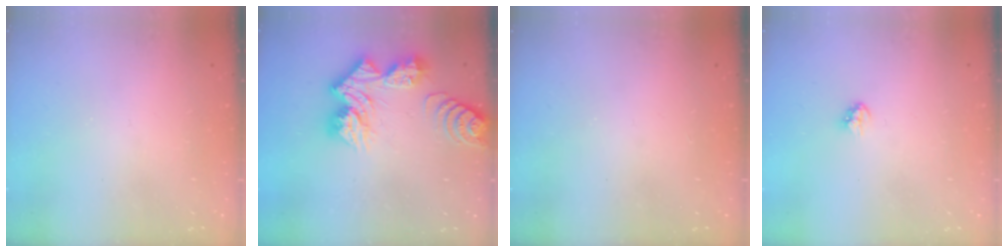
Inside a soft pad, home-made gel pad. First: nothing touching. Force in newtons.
{"total": 14.7, "press": 14.7, "slide": 1.3}
{"total": 1.1, "press": 1.1, "slide": 0.1}
{"total": 2.9, "press": 2.9, "slide": 0.2}